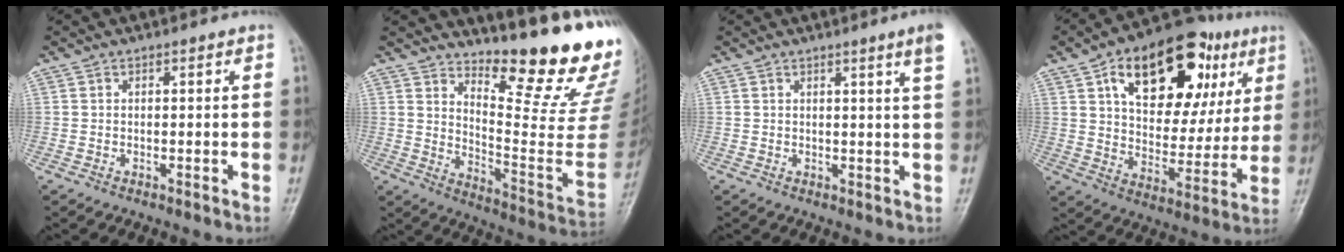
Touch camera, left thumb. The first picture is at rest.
{"total": 21.3, "force": [16.5, 4.1, 12.7], "torque": [-0.150, -0.160, 0.234]}
{"total": 3.9, "force": [2.2, -0.7, 3.1], "torque": [-0.044, -0.015, 0.031]}
{"total": 25.9, "force": [11.1, 14.2, 18.5], "torque": [-0.231, 0.000, 0.173]}